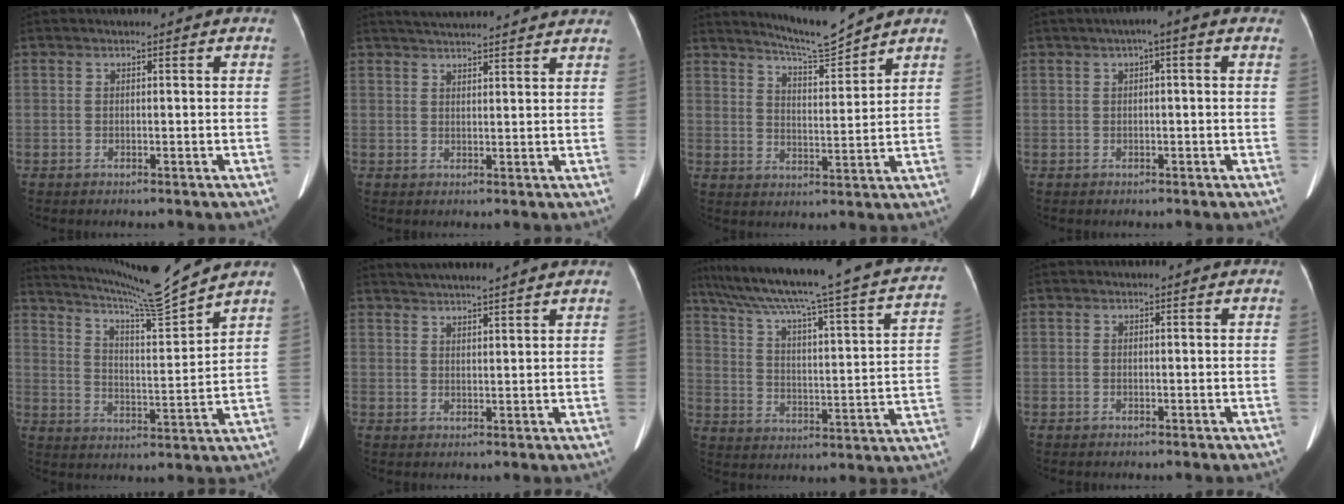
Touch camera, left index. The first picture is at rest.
{"total": 13.4, "force": [12.5, 0.9, 4.7], "torque": [-0.074, 0.035, 0.164]}
{"total": 6.8, "force": [6.6, -1.1, 1.5], "torque": [-0.036, -0.019, 0.119]}
{"total": 2.8, "force": [1.0, 0.3, 2.6], "torque": [-0.037, 0.018, 0.012]}
{"total": 12.5, "force": [11.6, -2.8, 3.8], "torque": [-0.078, -0.036, 0.193]}
{"total": 8.1, "force": [7.4, -0.3, 3.2], "torque": [-0.054, 0.027, 0.105]}
{"total": 29.9, "force": [24.4, 2.0, 17.2], "torque": [-0.267, -0.022, 0.323]}
{"total": 0.0}